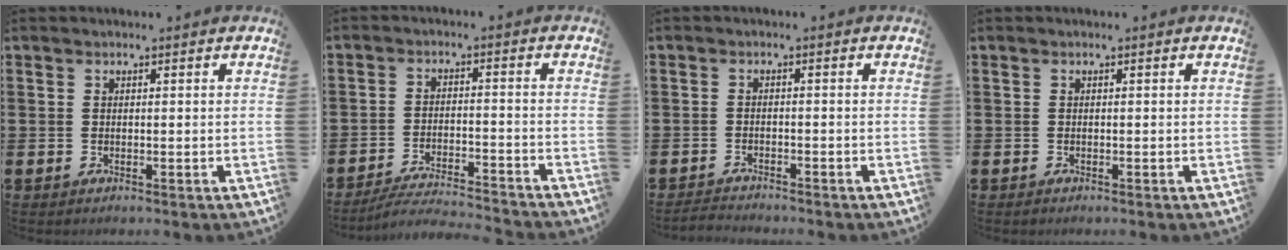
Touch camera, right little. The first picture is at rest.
{"total": 3.8, "force": [-3.7, -0.2, 0.7], "torque": [-0.013, -0.002, -0.076]}
{"total": 1.6, "force": [-1.6, 0.0, 0.0], "torque": [-0.004, 0.002, -0.033]}
{"total": 0.0}